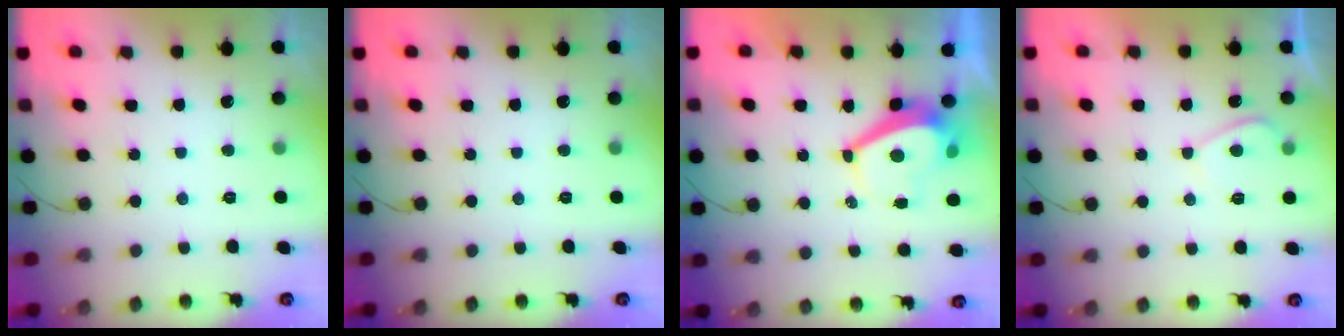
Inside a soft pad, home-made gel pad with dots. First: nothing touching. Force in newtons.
{"total": 0.0}
{"total": 4.4, "press": 4.3, "slide": 0.4}
{"total": 2.7, "press": 2.7, "slide": 0.4}